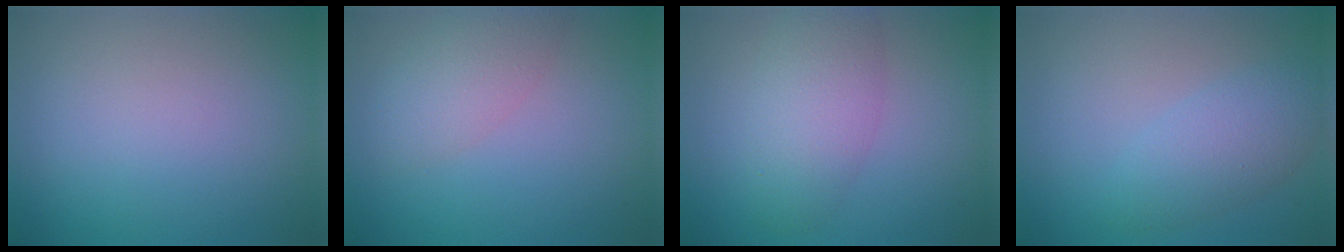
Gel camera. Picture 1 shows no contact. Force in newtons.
{"total": 3.2, "press": 3.2, "slide": 0.1}
{"total": 4.2, "press": 4.2, "slide": 0.1}
{"total": 3.4, "press": 3.4, "slide": 0.0}